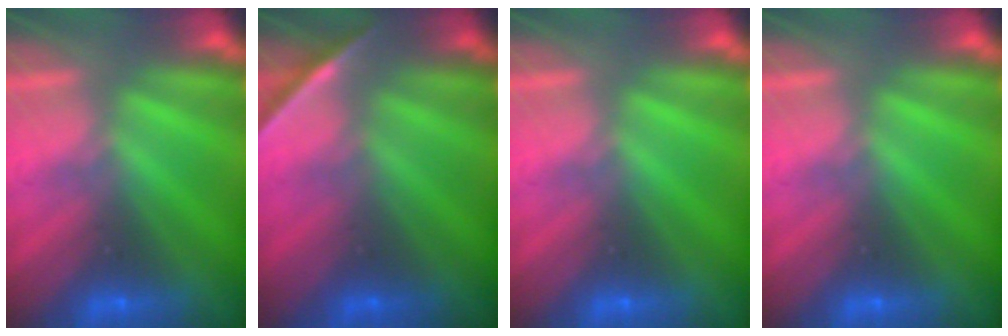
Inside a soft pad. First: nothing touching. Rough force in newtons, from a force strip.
{"total": 1.6}
{"total": 0.0}
{"total": 0.0}